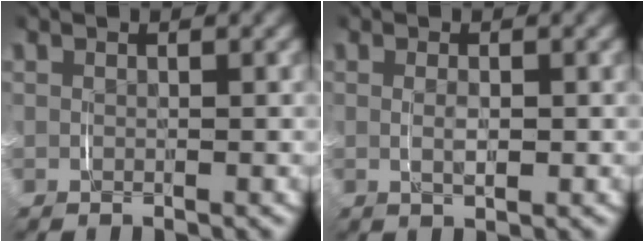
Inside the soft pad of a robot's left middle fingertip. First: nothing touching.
{"total": 1.4, "force": [-0.1, 0.2, 1.3], "torque": [-0.022, -0.004, 0.002]}